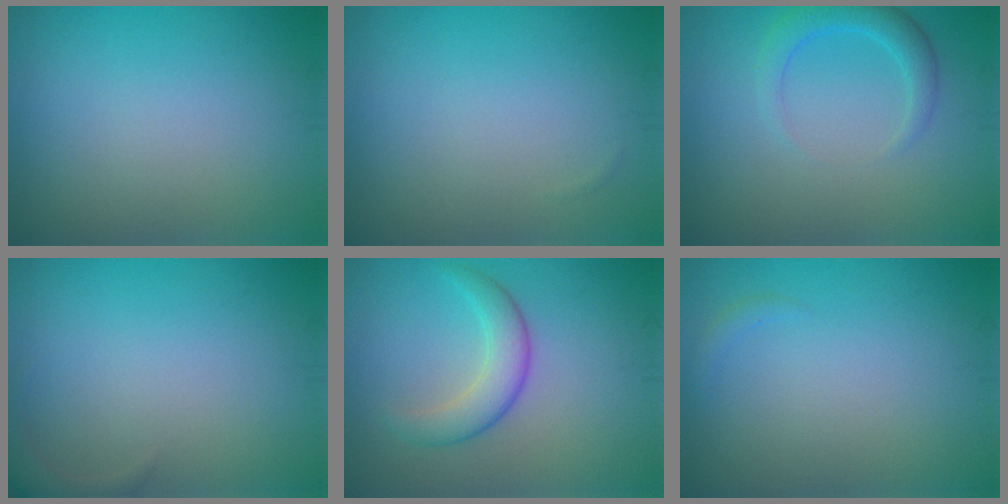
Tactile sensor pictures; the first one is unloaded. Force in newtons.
{"total": 0.0}
{"total": 2.5, "press": 2.5, "slide": 0.2}
{"total": 1.7, "press": 1.7, "slide": 0.2}
{"total": 3.4, "press": 3.4, "slide": 0.0}
{"total": 0.5, "press": 0.5, "slide": 0.1}